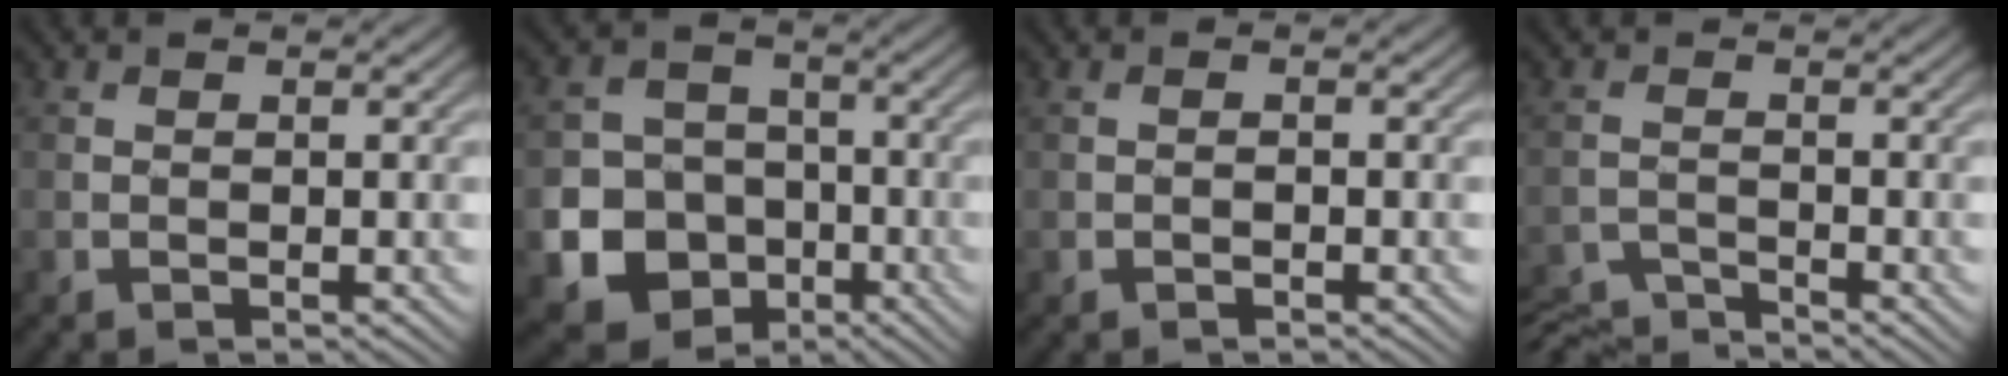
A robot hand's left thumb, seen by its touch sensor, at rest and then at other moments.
{"total": 11.2, "force": [-4.3, 9.5, 4.0], "torque": [-0.096, -0.041, -0.104]}
{"total": 0.5, "force": [-0.3, 0.2, 0.4], "torque": [-0.007, -0.001, -0.005]}
{"total": 5.1, "force": [-5.0, 0.5, 1.2], "torque": [-0.030, -0.013, -0.095]}